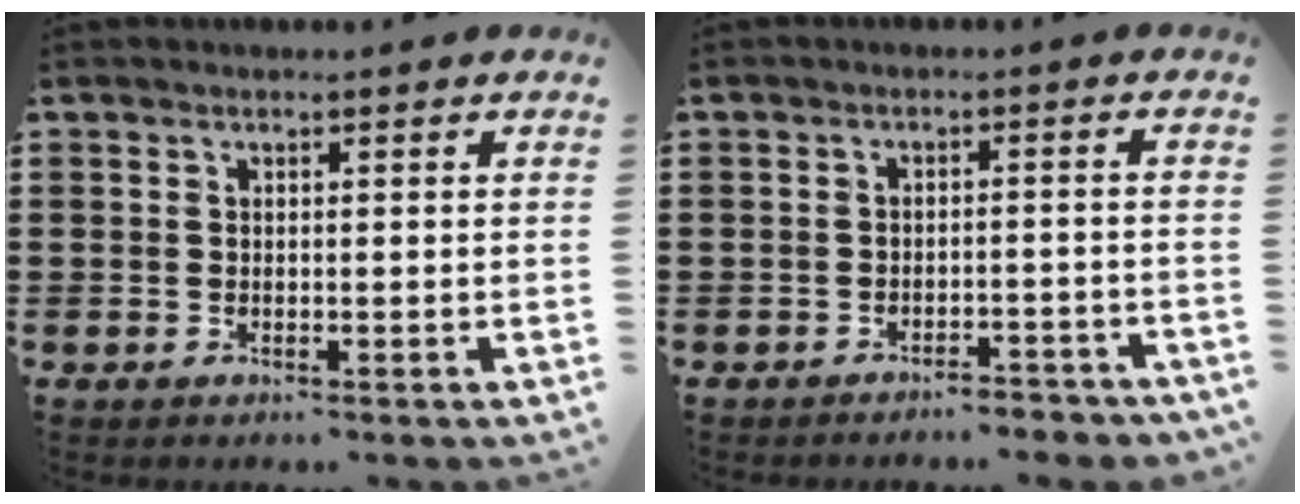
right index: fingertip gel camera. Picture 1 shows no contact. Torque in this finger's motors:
{"motor_torque": [1.09, 1.05, 0.21, 0.04]}